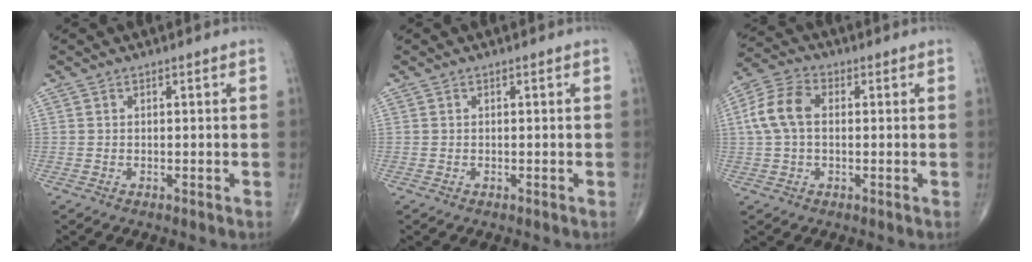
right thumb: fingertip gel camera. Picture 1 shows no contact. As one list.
[{"total": 0.0}, {"total": 8.5, "force": [0.8, 5.3, 6.6], "torque": [-0.145, 0.025, 0.012]}]